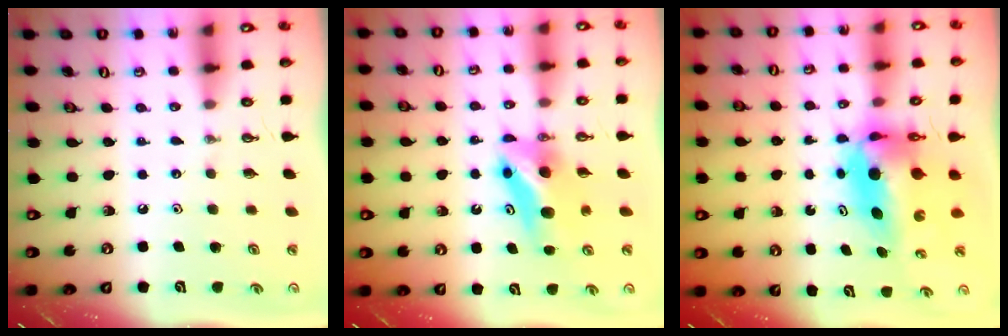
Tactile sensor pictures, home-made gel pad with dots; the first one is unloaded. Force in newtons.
{"total": 6.6, "press": 6.6, "slide": 0.5}
{"total": 9.8, "press": 9.0, "slide": 3.9}